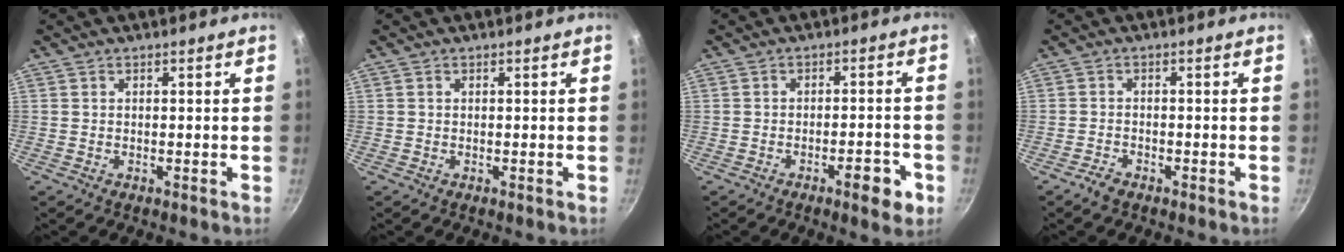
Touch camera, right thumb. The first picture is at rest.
{"total": 0.0}
{"total": 6.2, "force": [-3.0, 2.0, 5.1], "torque": [-0.055, 0.020, -0.035]}
{"total": 2.3, "force": [-1.8, 0.9, 1.0], "torque": [-0.025, 0.016, -0.034]}